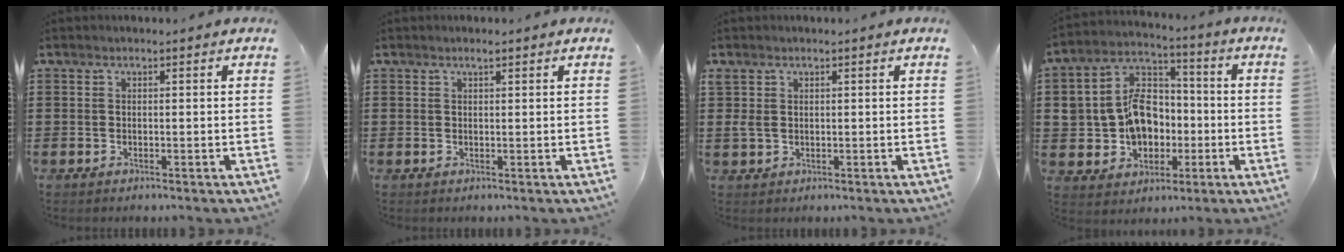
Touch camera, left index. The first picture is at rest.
{"total": 0.9, "force": [0.7, 0.1, 0.6], "torque": [-0.012, 0.001, 0.012]}
{"total": 1.8, "force": [0.6, 1.3, 1.0], "torque": [-0.033, 0.003, 0.009]}
{"total": 10.6, "force": [-0.8, 8.5, 6.2], "torque": [-0.141, 0.024, -0.011]}